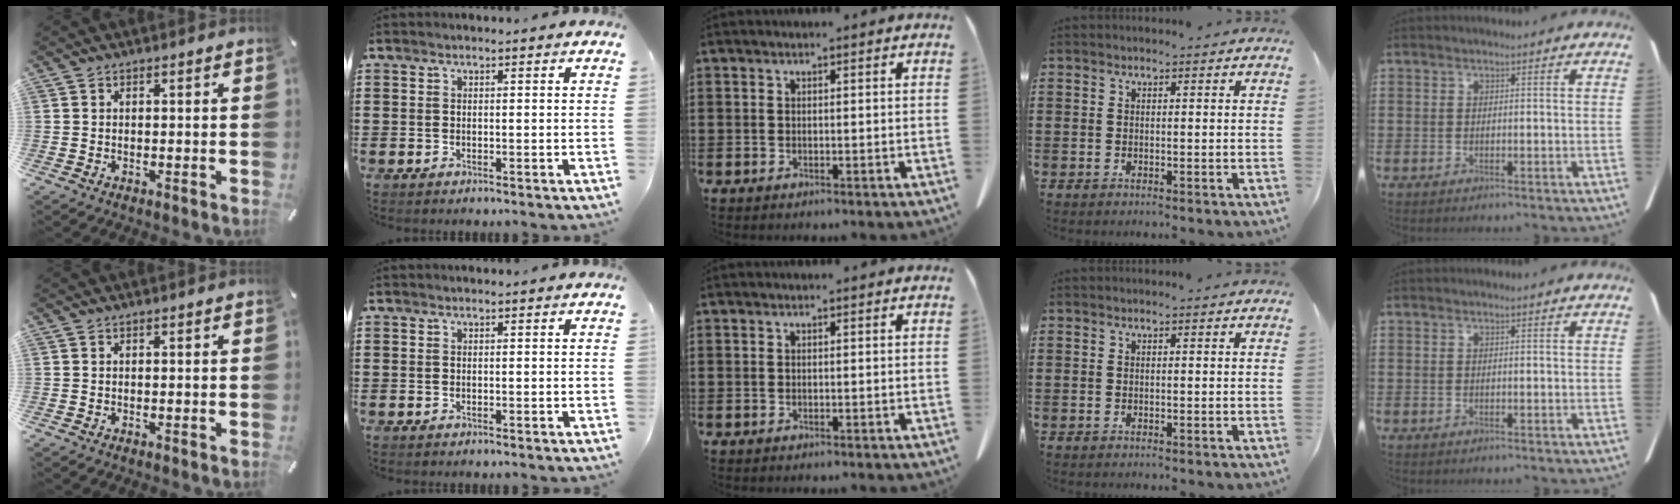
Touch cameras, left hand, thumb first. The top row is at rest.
{}